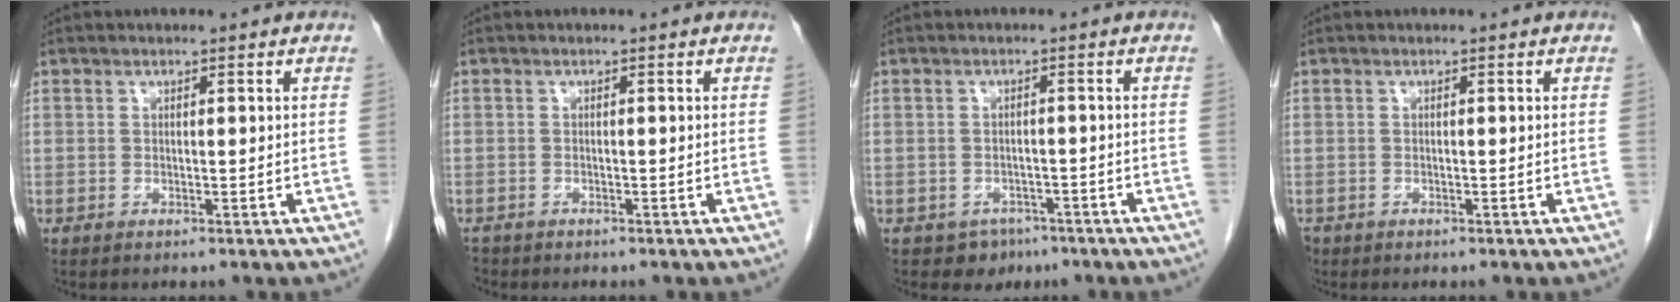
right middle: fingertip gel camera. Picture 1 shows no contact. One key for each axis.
{"total": 1.7, "fx": -1.4, "fy": 0.8, "fz": 0.4, "tx": -0.008, "ty": -0.002, "tz": -0.021}
{"total": 3.5, "fx": -2.3, "fy": 2.6, "fz": 0.4, "tx": -0.006, "ty": 0.009, "tz": -0.028}
{"total": 1.1, "fx": -0.7, "fy": 0.7, "fz": 0.2, "tx": -0.007, "ty": 0.001, "tz": -0.012}